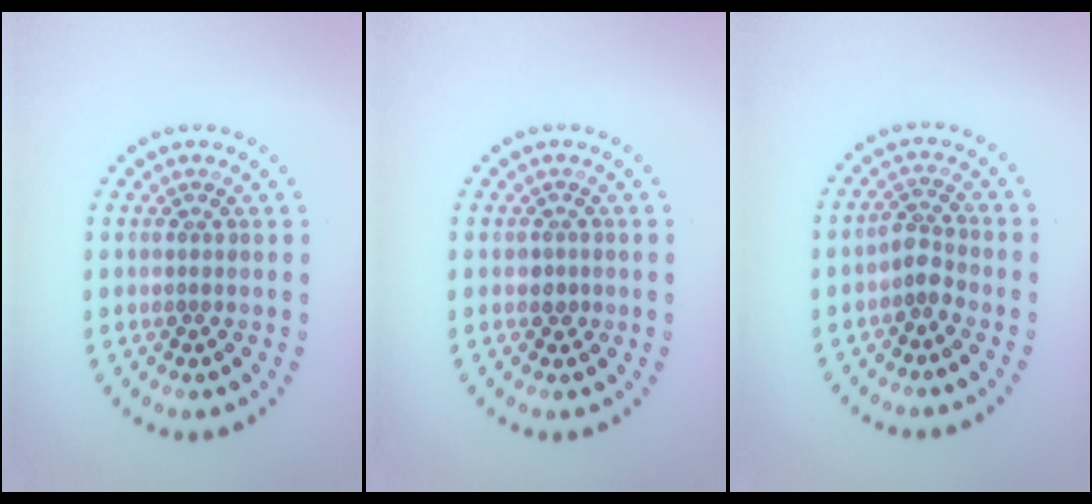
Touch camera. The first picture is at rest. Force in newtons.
{"total": 0.9, "press": 0.8, "slide": 0.5}
{"total": 1.9, "press": 1.4, "slide": 1.2}